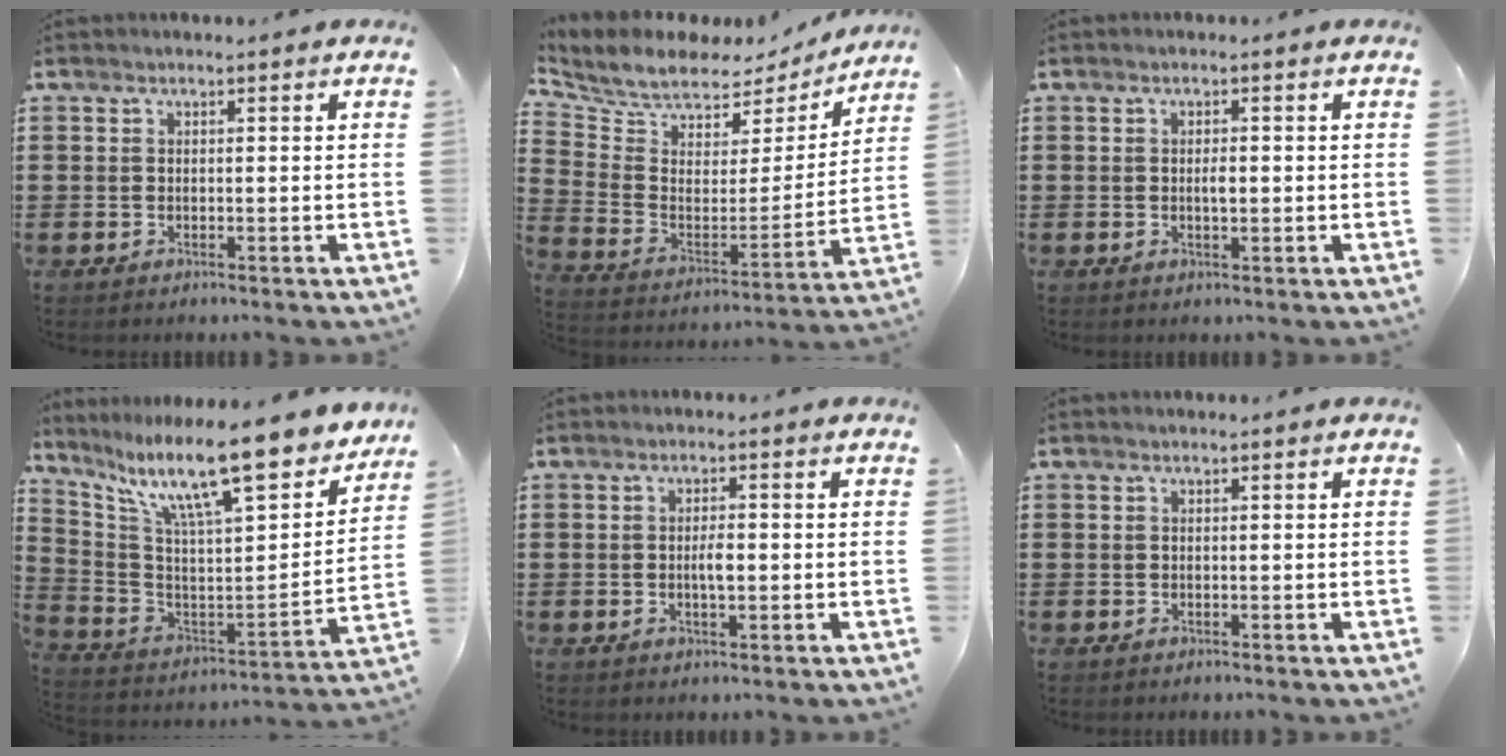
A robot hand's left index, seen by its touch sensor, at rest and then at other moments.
{"total": 6.6, "force": [6.1, 2.5, 0.9], "torque": [-0.060, -0.049, 0.105]}
{"total": 1.7, "force": [0.0, 0.5, 1.6], "torque": [-0.031, 0.000, -0.001]}
{"total": 13.3, "force": [10.2, 1.6, 8.4], "torque": [-0.175, -0.078, 0.165]}
{"total": 2.7, "force": [-0.2, 0.8, 2.5], "torque": [-0.048, 0.001, -0.005]}
{"total": 0.0}